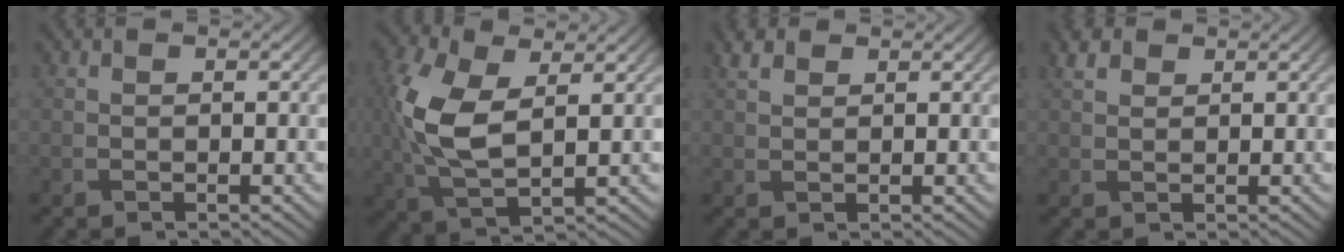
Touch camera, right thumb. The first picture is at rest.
{"total": 10.7, "force": [1.9, 5.6, 9.0], "torque": [-0.241, 0.000, 0.036]}
{"total": 1.8, "force": [1.3, 0.7, 0.9], "torque": [-0.025, 0.009, 0.029]}
{"total": 1.9, "force": [1.3, 1.0, 0.9], "torque": [-0.023, 0.008, 0.028]}